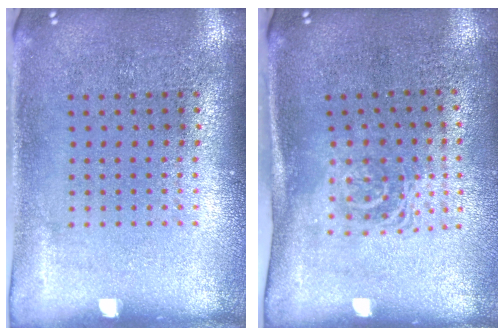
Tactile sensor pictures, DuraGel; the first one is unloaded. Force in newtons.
{"total": 1.6, "press": 1.2, "slide": 1.1}